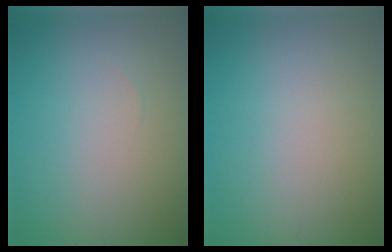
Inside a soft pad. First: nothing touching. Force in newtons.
{"total": 0.0}